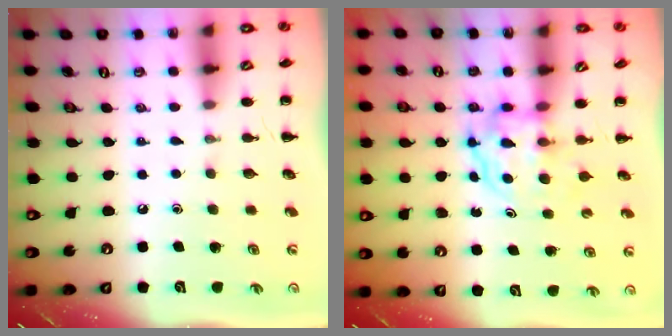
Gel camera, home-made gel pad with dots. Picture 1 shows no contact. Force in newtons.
{"total": 3.9, "press": 3.9, "slide": 0.2}